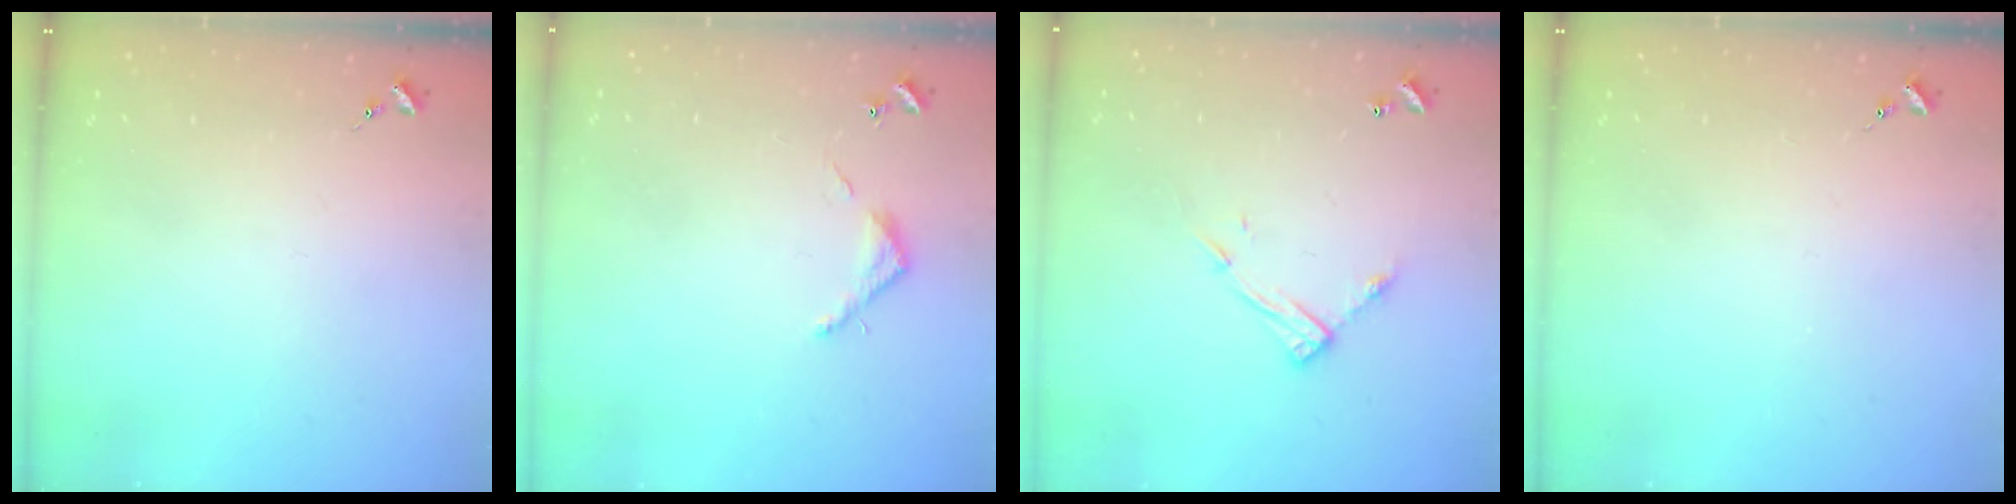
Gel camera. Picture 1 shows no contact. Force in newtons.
{"total": 3.6, "press": 3.6, "slide": 0.2}
{"total": 10.0, "press": 9.9, "slide": 0.5}
{"total": 0.0}